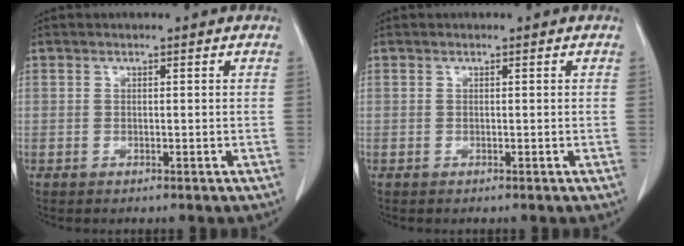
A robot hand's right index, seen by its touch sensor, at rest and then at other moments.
{"total": 0.0}